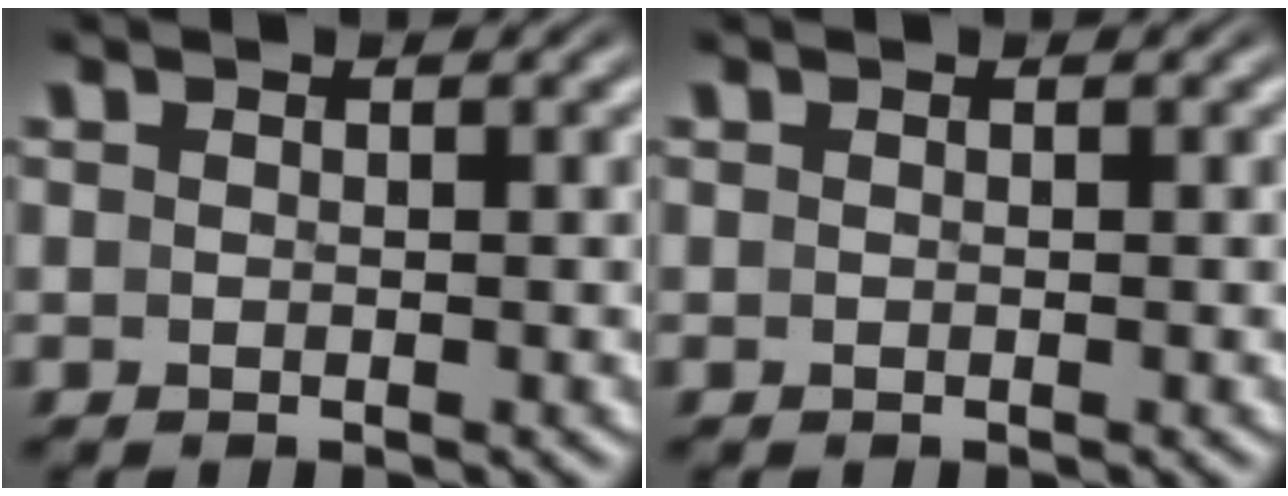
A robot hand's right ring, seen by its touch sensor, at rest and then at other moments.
{"total": 0.0}